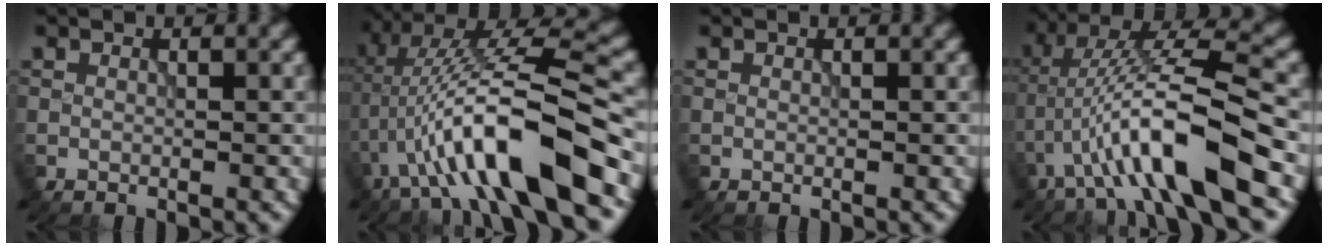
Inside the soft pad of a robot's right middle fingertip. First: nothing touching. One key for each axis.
{"total": 11.5, "fx": -3.7, "fy": 2.3, "fz": 10.6, "tx": -0.187, "ty": 0.026, "tz": -0.063}
{"total": 0.0}
{"total": 9.6, "fx": -3.6, "fy": 1.6, "fz": 8.7, "tx": -0.161, "ty": 0.022, "tz": -0.066}